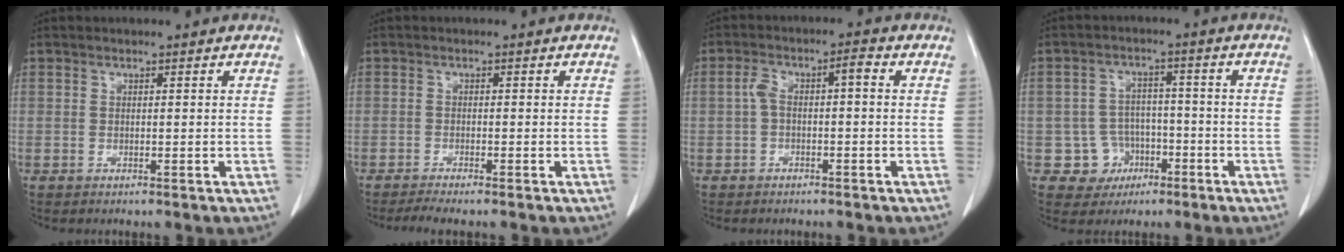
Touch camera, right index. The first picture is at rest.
{"total": 3.1, "force": [-2.6, -0.3, 1.6], "torque": [-0.027, -0.007, -0.045]}
{"total": 4.4, "force": [0.0, 1.4, 4.1], "torque": [-0.084, 0.029, 0.001]}
{"total": 5.9, "force": [-2.4, 5.3, 0.5], "torque": [0.002, 0.015, -0.031]}